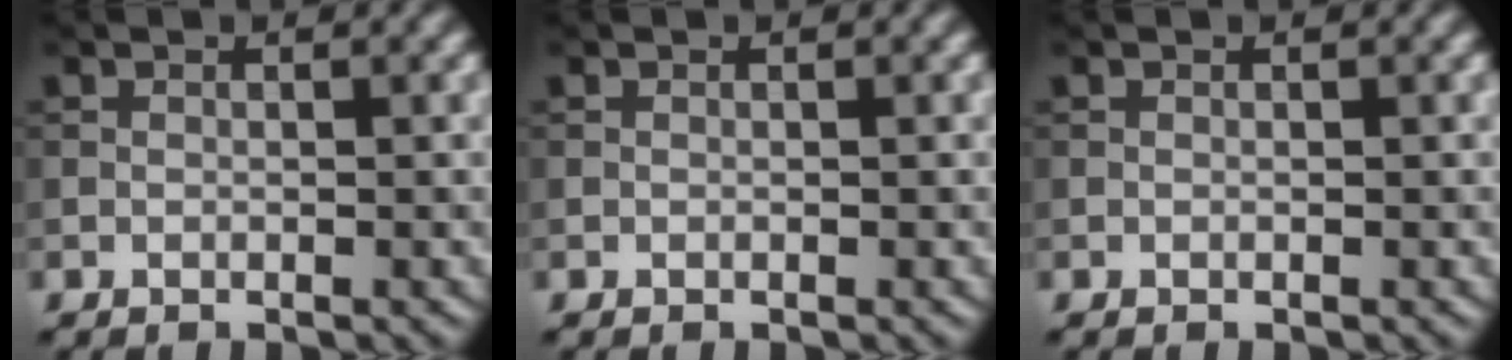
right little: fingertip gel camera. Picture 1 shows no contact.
{"total": 0.0}
{"total": 0.0}